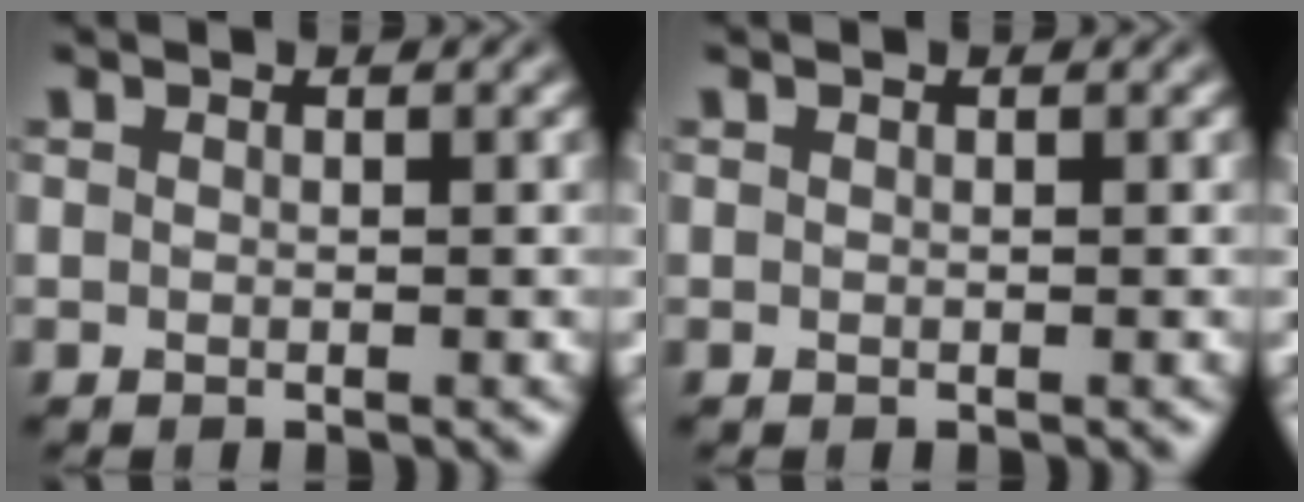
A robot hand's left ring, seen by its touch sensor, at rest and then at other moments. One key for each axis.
{"total": 0.0}